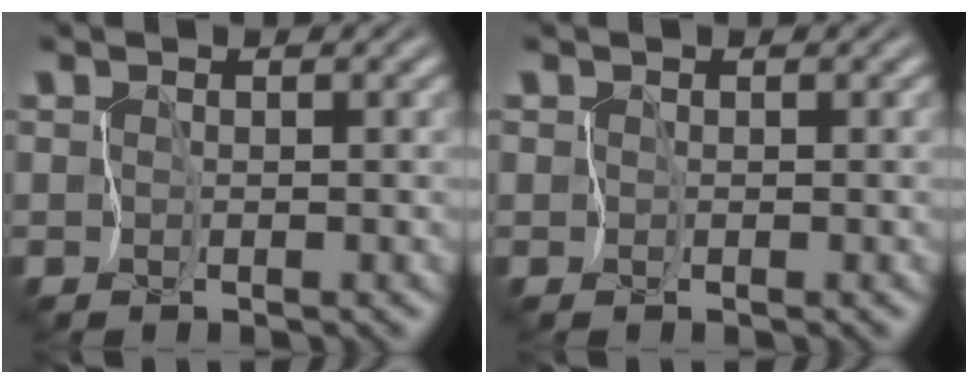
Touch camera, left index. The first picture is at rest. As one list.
[{"total": 0.0}]